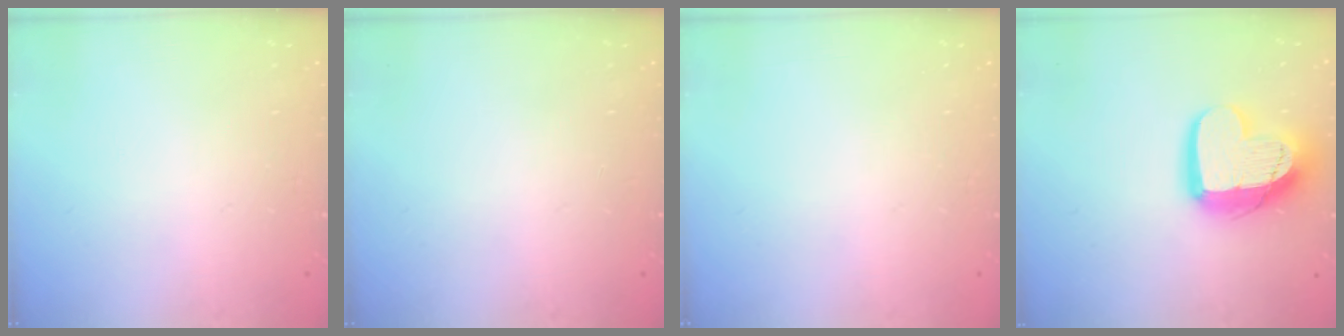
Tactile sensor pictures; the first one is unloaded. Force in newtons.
{"total": 0.0}
{"total": 0.0}
{"total": 16.0, "press": 16.0, "slide": 1.4}